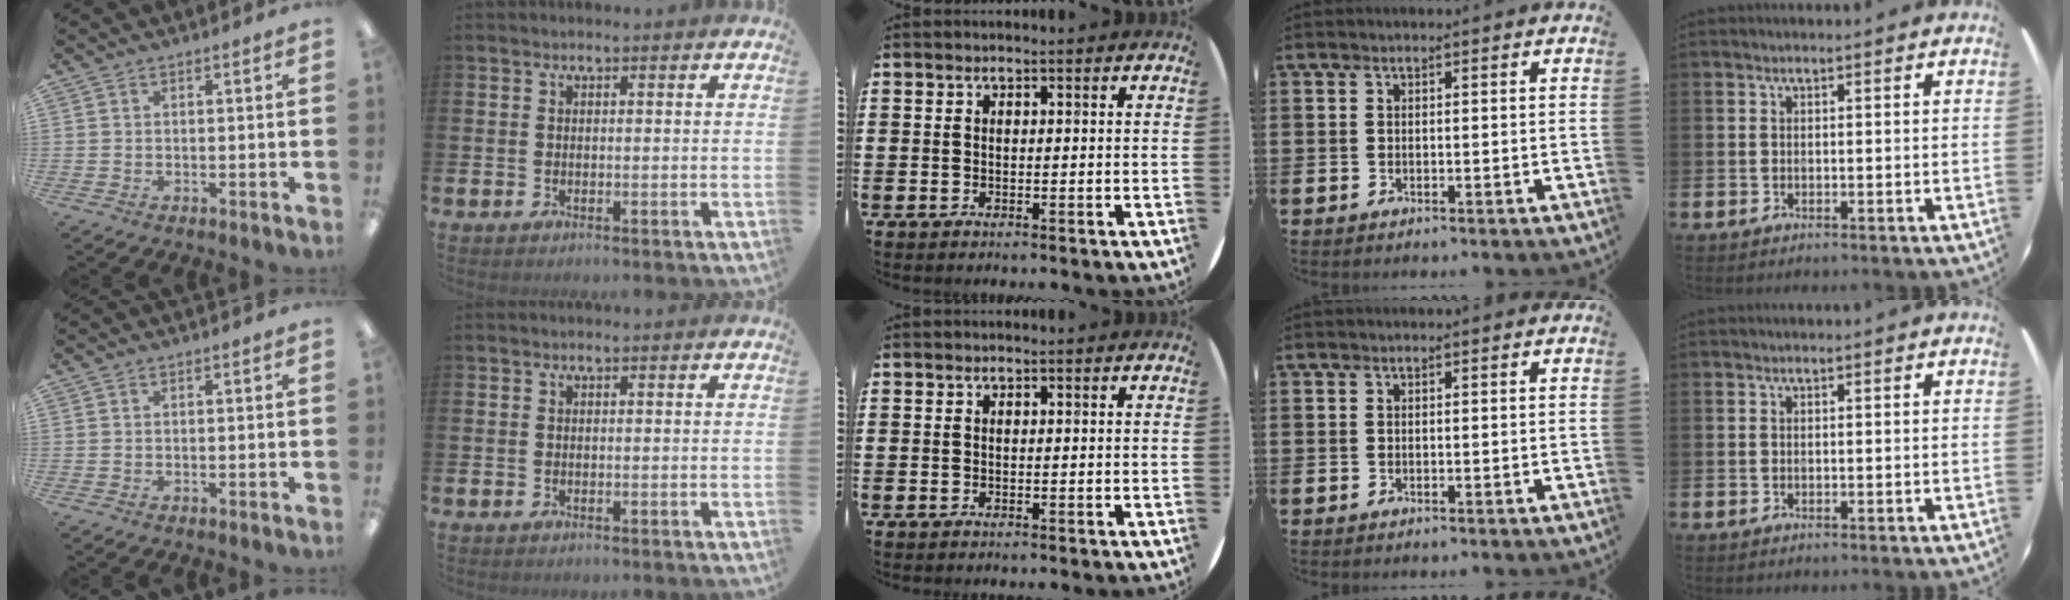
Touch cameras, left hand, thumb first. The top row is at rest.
{}